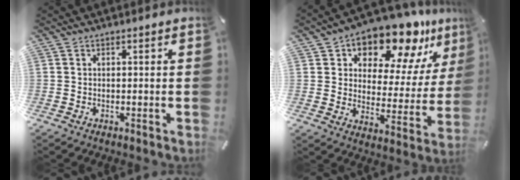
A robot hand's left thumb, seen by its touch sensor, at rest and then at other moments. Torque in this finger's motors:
{"motor_torque": [2.34, 2.34, 1.40, -1.37, 0.12]}